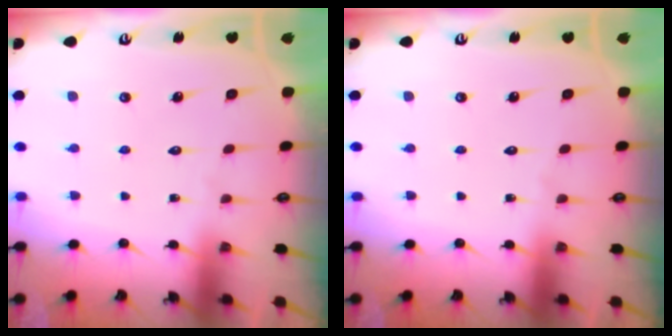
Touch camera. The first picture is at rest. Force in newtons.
{"total": 0.0}